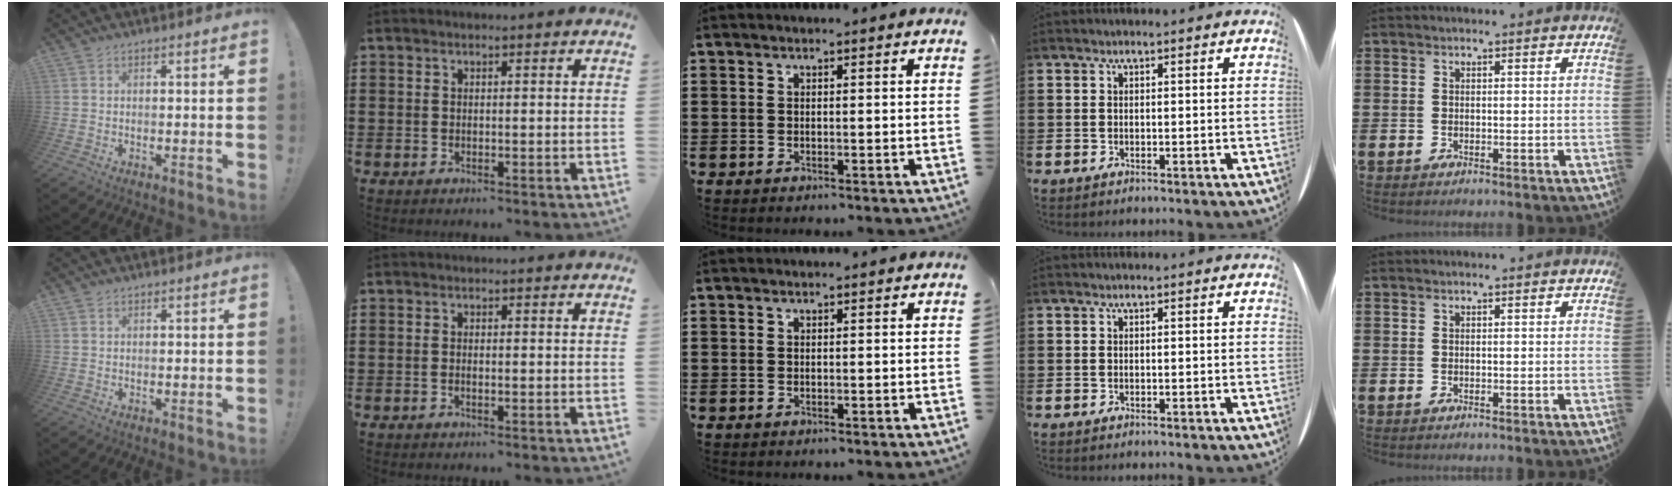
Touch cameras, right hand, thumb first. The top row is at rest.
{"index": {"total": 0.7, "force": [-0.3, 0.2, 0.6], "torque": [-0.011, -0.004, -0.004]}}